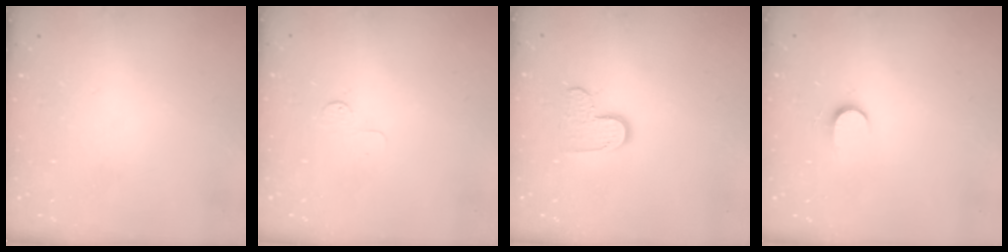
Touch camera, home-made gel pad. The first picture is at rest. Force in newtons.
{"total": 2.7, "press": 2.7, "slide": 0.2}
{"total": 7.4, "press": 7.4, "slide": 0.4}
{"total": 5.2, "press": 5.2, "slide": 0.5}